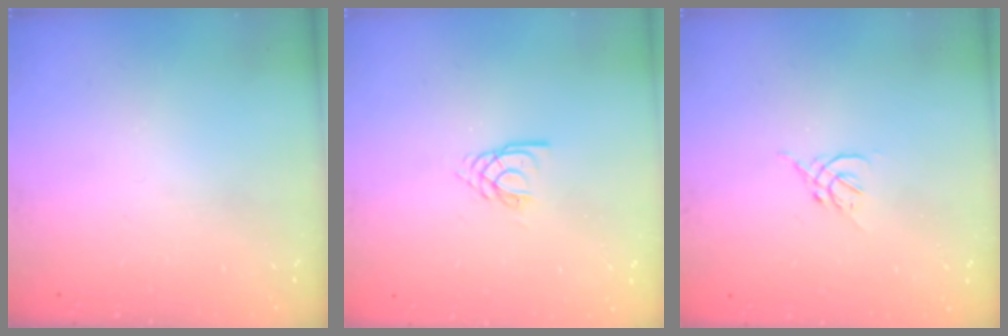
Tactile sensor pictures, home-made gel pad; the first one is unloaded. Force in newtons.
{"total": 2.6, "press": 2.6, "slide": 0.3}
{"total": 1.6, "press": 1.5, "slide": 0.6}